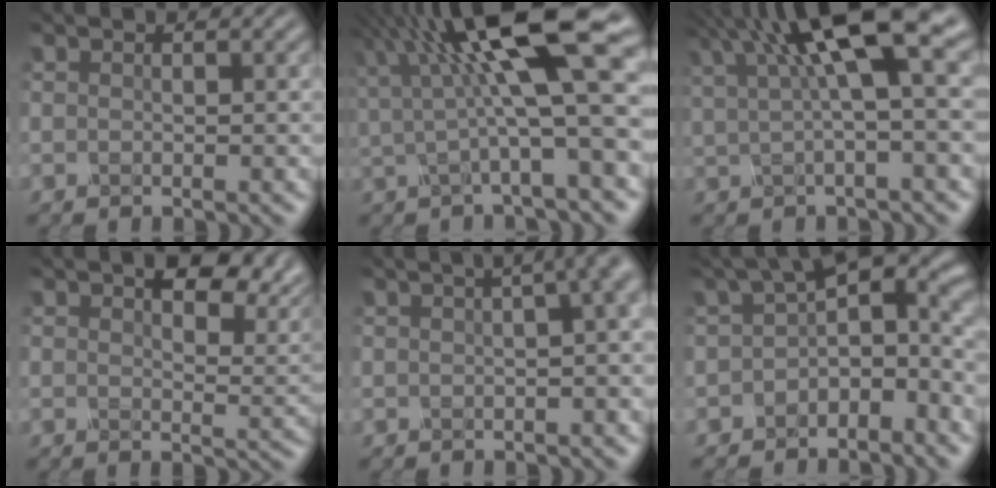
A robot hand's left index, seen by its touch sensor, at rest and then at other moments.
{"total": 12.6, "force": [3.7, 2.9, 11.7], "torque": [-0.183, 0.012, 0.060]}
{"total": 8.4, "force": [3.3, 1.9, 7.5], "torque": [-0.121, 0.019, 0.052]}
{"total": 7.4, "force": [4.2, 3.3, 5.1], "torque": [-0.068, 0.004, 0.063]}
{"total": 14.5, "force": [4.4, 7.4, 11.7], "torque": [-0.050, 0.070, 0.027]}
{"total": 6.9, "force": [-0.8, 3.8, 5.7], "torque": [-0.069, 0.018, -0.031]}